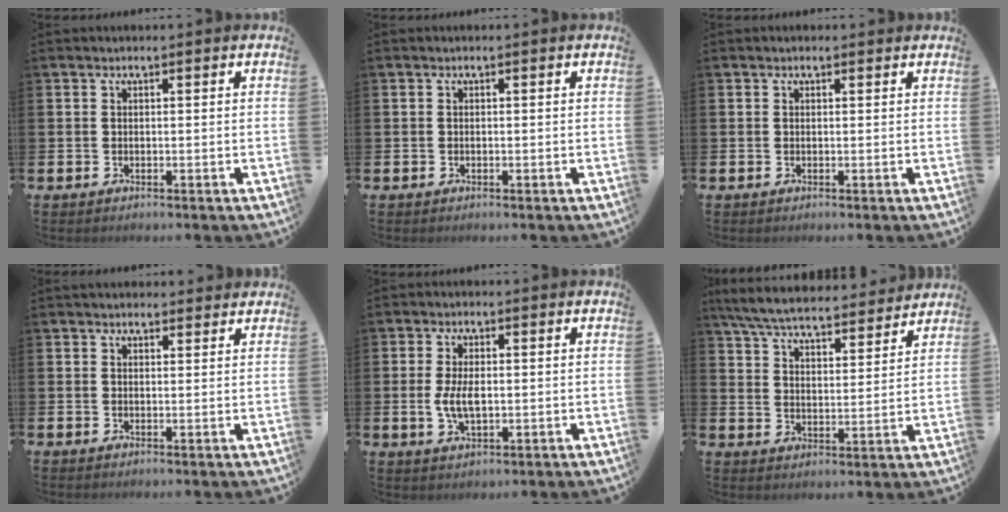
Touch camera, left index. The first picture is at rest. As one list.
[{"total": 0.0}, {"total": 0.0}, {"total": 1.7, "force": [1.6, 0.7, 0.1], "torque": [0.012, -0.003, 0.026]}, {"total": 4.2, "force": [-0.1, 2.0, 3.6], "torque": [-0.071, 0.001, -0.006]}, {"total": 7.0, "force": [6.6, 1.1, 1.9], "torque": [-0.068, -0.041, 0.117]}]